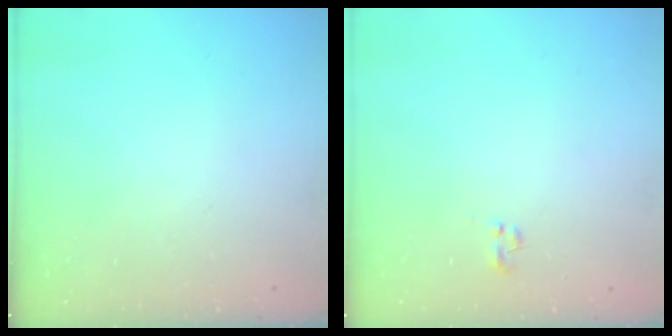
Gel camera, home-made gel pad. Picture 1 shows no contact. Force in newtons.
{"total": 0.0}